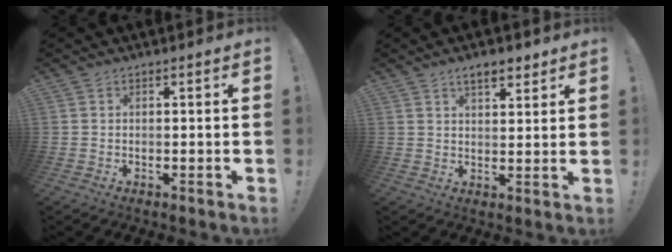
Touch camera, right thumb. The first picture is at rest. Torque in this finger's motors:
{"motor_torque": [-0.52, 0.66, 0.46, 0.24, -0.01]}